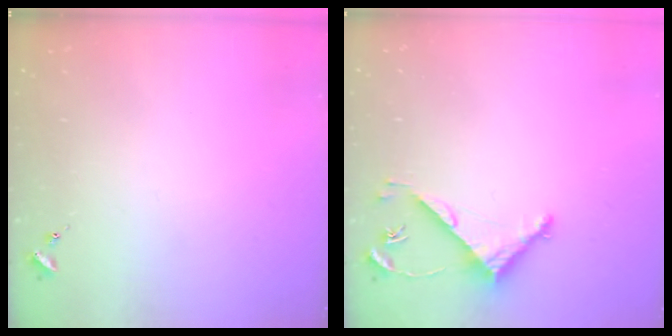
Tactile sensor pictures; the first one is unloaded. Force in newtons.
{"total": 4.8, "press": 4.8, "slide": 0.3}